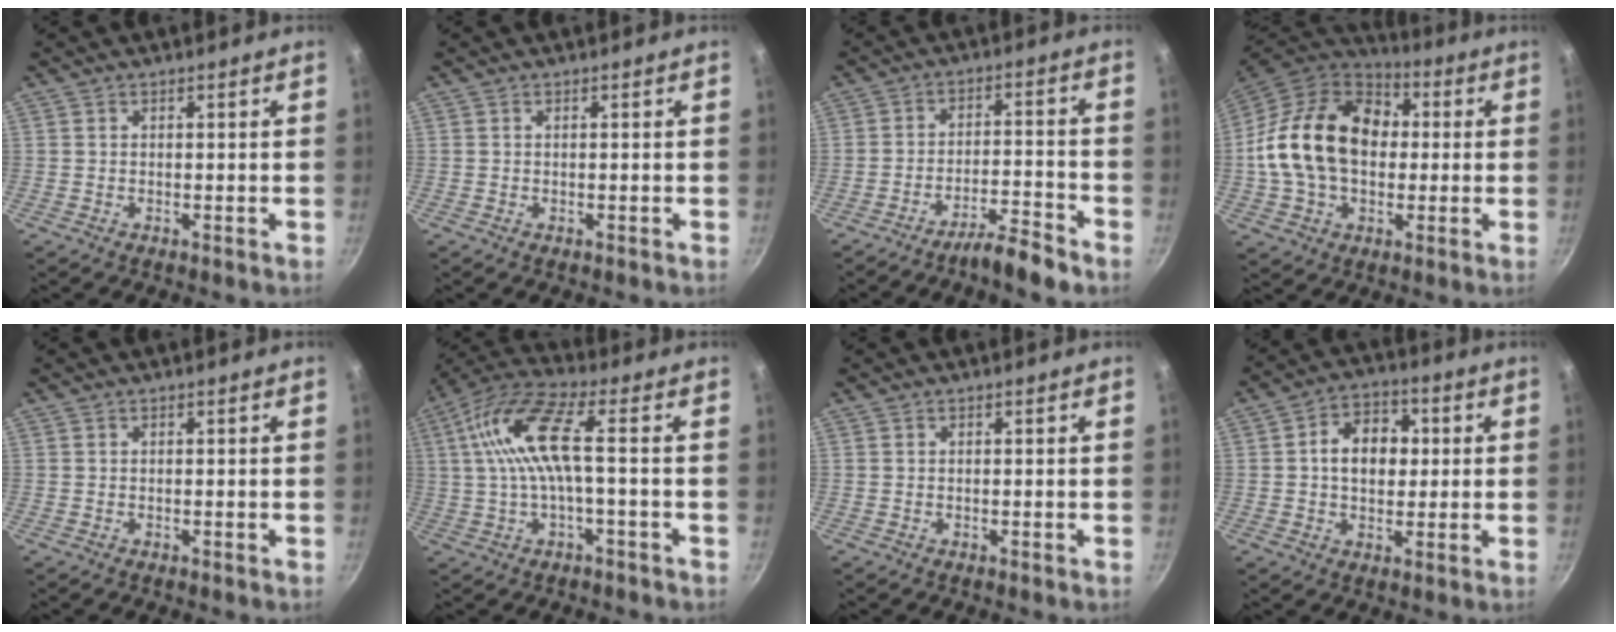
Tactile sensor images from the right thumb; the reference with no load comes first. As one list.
[{"total": 0.0}, {"total": 6.7, "force": [-5.5, 0.7, 3.8], "torque": [-0.070, 0.047, -0.093]}, {"total": 21.5, "force": [1.4, 15.5, 14.9], "torque": [-0.240, 0.036, 0.014]}, {"total": 0.0}, {"total": 12.7, "force": [0.9, 3.6, 12.1], "torque": [-0.247, 0.028, 0.011]}, {"total": 0.0}, {"total": 10.1, "force": [1.1, 7.3, 6.8], "torque": [-0.071, 0.014, 0.007]}]